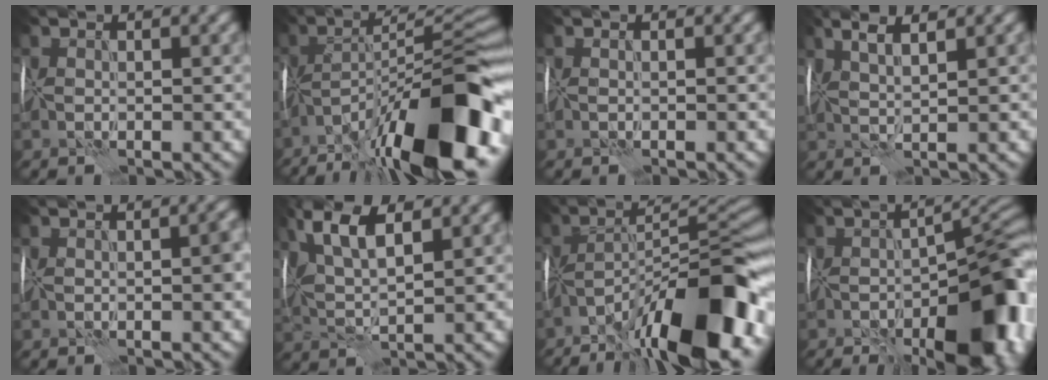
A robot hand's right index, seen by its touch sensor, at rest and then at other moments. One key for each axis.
{"total": 18.2, "fx": -10.0, "fy": 5.0, "fz": 14.4, "tx": -0.200, "ty": 0.008, "tz": -0.181}
{"total": 0.0}
{"total": 3.4, "fx": 1.9, "fy": 0.6, "fz": 2.8, "tx": -0.045, "ty": 0.009, "tz": 0.021}
{"total": 1.5, "fx": -0.2, "fy": 0.4, "fz": 1.4, "tx": -0.023, "ty": -0.001, "tz": -0.004}
{"total": 6.7, "fx": 3.0, "fy": 2.4, "fz": 5.5, "tx": -0.113, "ty": 0.009, "tz": 0.054}
{"total": 16.4, "fx": -9.5, "fy": 4.4, "fz": 12.6, "tx": -0.178, "ty": 0.013, "tz": -0.169}
{"total": 14.5, "fx": -5.3, "fy": 6.3, "fz": 11.9, "tx": -0.128, "ty": -0.019, "tz": -0.071}